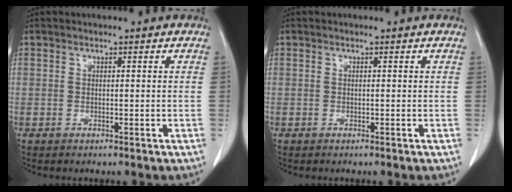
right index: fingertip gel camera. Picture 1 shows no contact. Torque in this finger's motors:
{"motor_torque": [0.00, 0.00, 0.00, 0.01]}